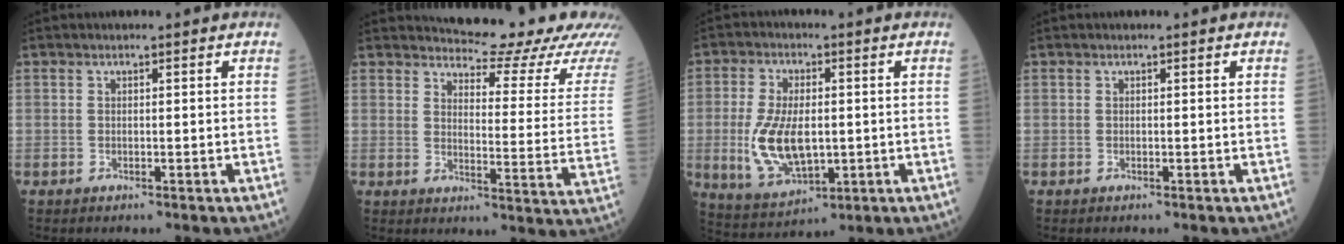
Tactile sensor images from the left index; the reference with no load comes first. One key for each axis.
{"total": 16.2, "fx": 15.7, "fy": 1.7, "fz": 3.6, "tx": -0.030, "ty": -0.087, "tz": 0.160}
{"total": 10.7, "fx": -1.1, "fy": 5.3, "fz": 9.2, "tx": -0.194, "ty": -0.005, "tz": -0.008}
{"total": 0.0}